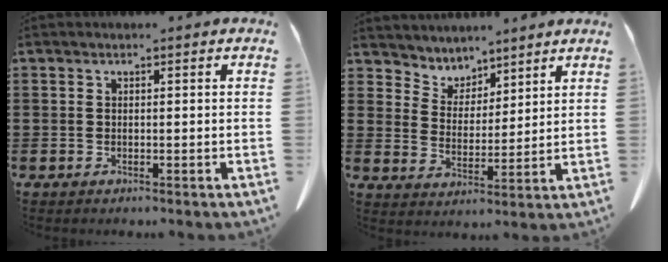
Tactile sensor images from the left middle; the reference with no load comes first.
{"total": 4.7, "force": [4.2, 2.0, -0.7], "torque": [-0.018, -0.030, 0.073]}